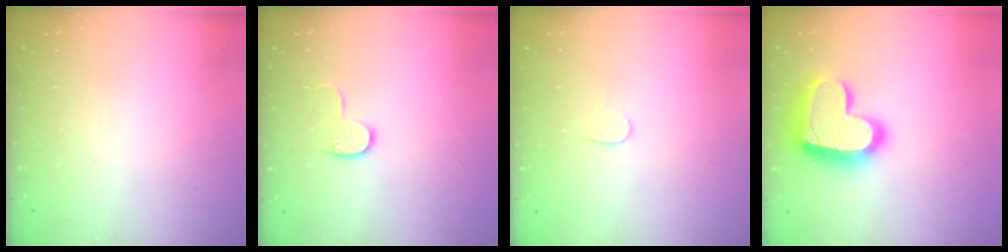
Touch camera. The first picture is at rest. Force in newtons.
{"total": 6.3, "press": 6.3, "slide": 0.3}
{"total": 3.6, "press": 3.6, "slide": 0.3}
{"total": 20.9, "press": 20.8, "slide": 1.8}